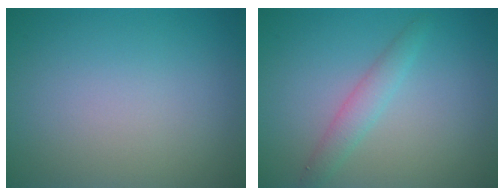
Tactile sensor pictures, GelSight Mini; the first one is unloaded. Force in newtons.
{"total": 2.5, "press": 2.5, "slide": 0.1}